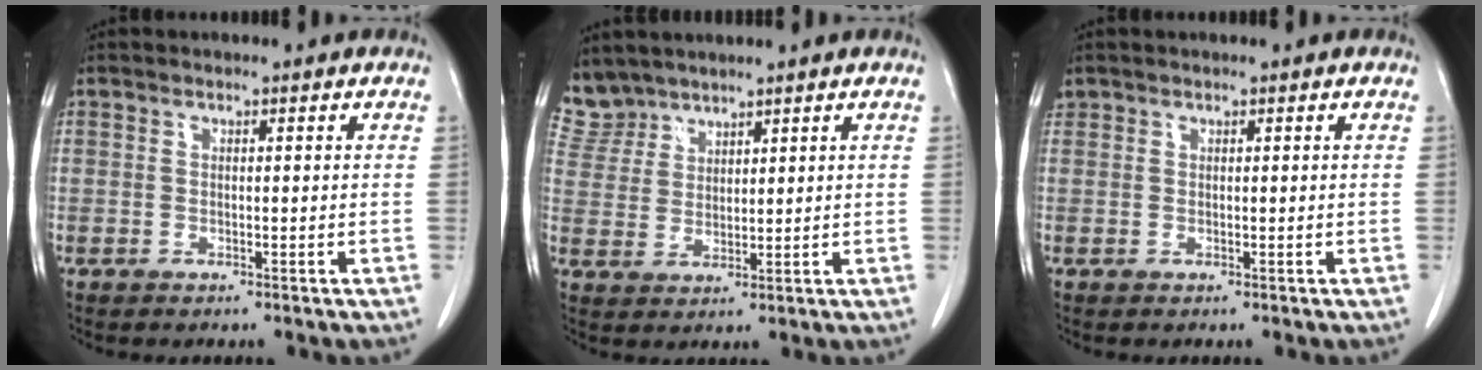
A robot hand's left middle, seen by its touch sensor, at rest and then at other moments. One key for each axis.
{"total": 4.7, "fx": 4.5, "fy": 1.3, "fz": -0.6, "tx": 0.006, "ty": 0.006, "tz": 0.104}
{"total": 0.8, "fx": 0.6, "fy": 0.5, "fz": 0.0, "tx": 0.000, "ty": 0.016, "tz": 0.012}